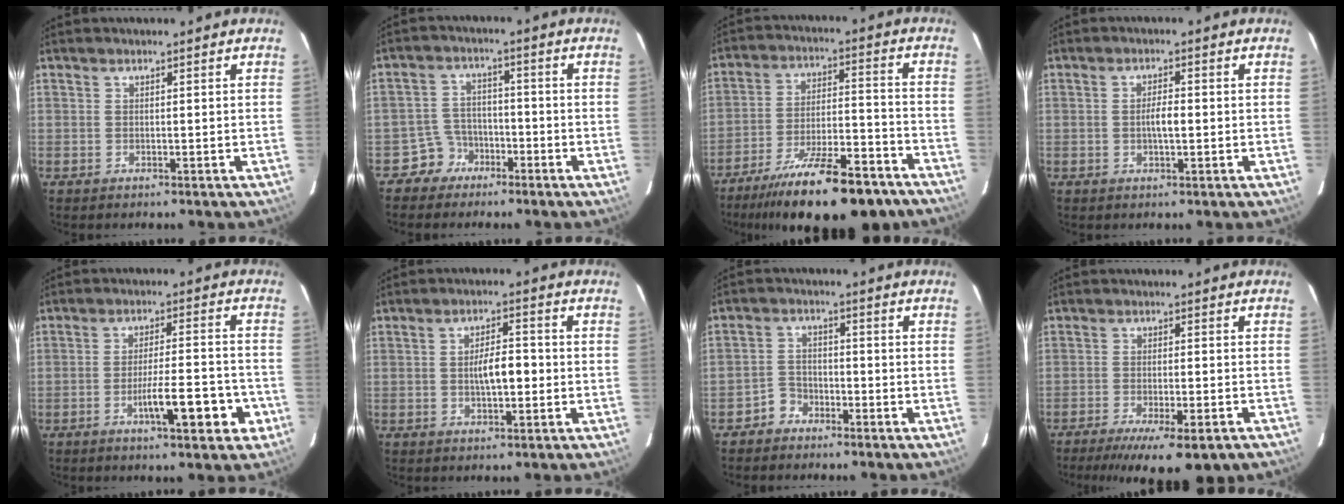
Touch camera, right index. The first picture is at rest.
{"total": 4.4, "force": [-2.9, 3.4, -0.1], "torque": [0.005, 0.013, -0.050]}
{"total": 18.6, "force": [-14.0, 3.5, 11.8], "torque": [-0.161, 0.000, -0.225]}
{"total": 2.7, "force": [-0.3, 0.6, 2.6], "torque": [-0.047, 0.003, -0.007]}
{"total": 9.3, "force": [-4.1, 1.6, 8.2], "torque": [-0.127, 0.009, -0.055]}
{"total": 5.1, "force": [-0.6, 1.6, 4.8], "torque": [-0.085, 0.008, -0.010]}
{"total": 3.3, "force": [-2.3, 2.4, 0.1], "torque": [-0.003, 0.011, -0.045]}
{"total": 13.0, "force": [-9.7, 2.2, 8.4], "torque": [-0.106, -0.021, -0.141]}